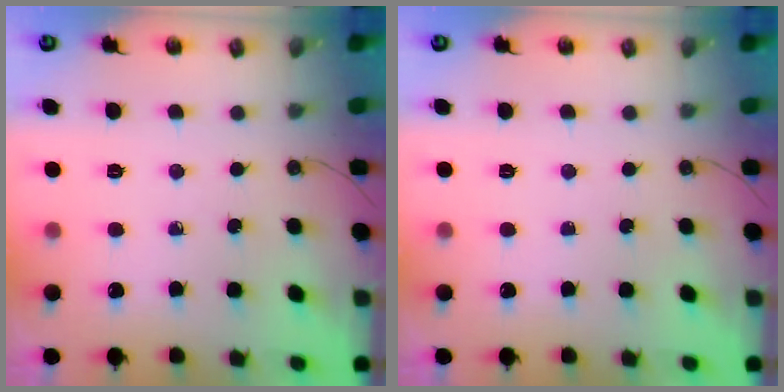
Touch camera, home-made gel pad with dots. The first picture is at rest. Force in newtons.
{"total": 0.0}